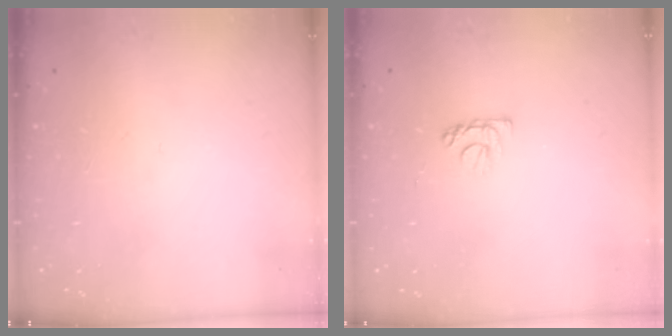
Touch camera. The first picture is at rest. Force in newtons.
{"total": 4.9, "press": 4.9, "slide": 0.3}